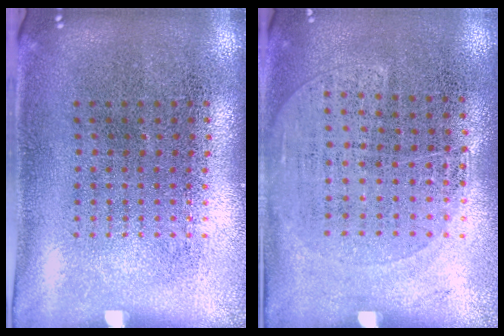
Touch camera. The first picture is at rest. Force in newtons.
{"total": 1.2, "press": 1.0, "slide": 0.7}